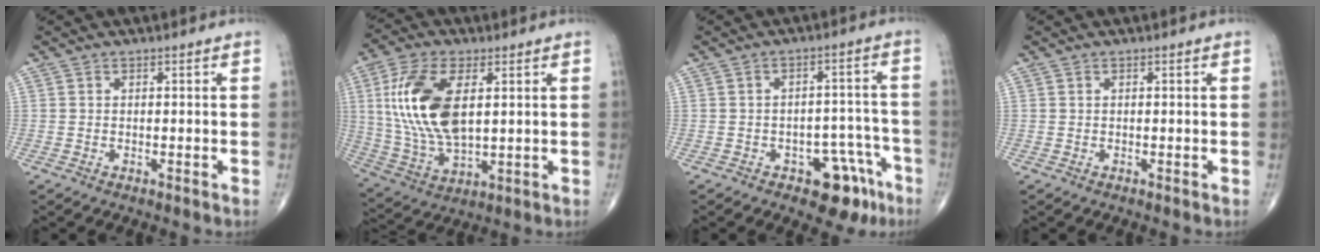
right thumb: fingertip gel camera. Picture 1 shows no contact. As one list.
[{"total": 16.9, "force": [3.4, 8.4, 14.2], "torque": [-0.289, -0.010, 0.070]}, {"total": 9.3, "force": [-5.3, 5.0, 5.7], "torque": [-0.035, 0.046, -0.066]}, {"total": 0.0}]